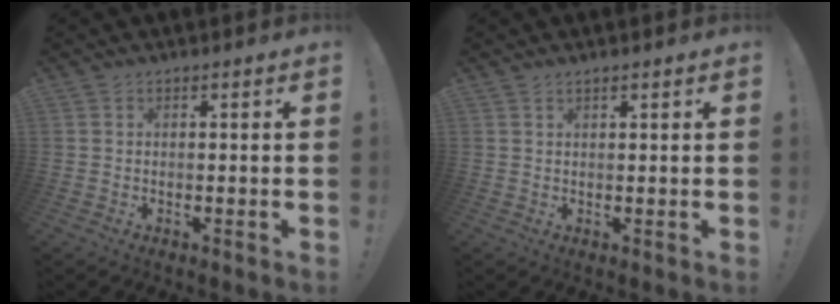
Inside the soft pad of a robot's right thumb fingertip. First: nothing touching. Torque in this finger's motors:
{"motor_torque": [0.58, 0.09, -1.39, 0.36, 0.04]}